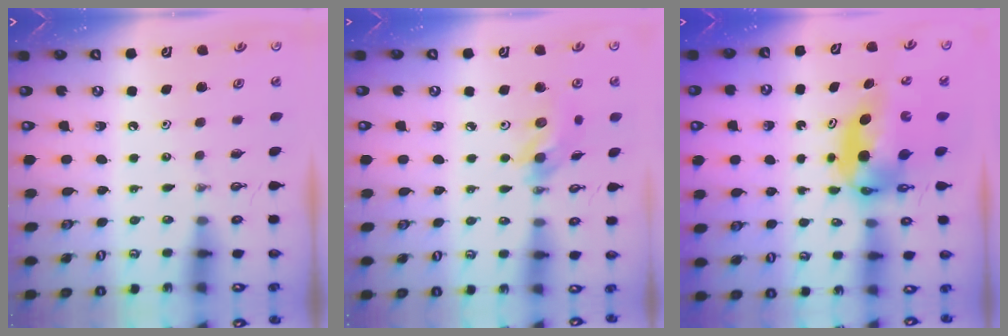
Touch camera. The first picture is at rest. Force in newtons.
{"total": 11.4, "press": 11.2, "slide": 2.3}
{"total": 6.8, "press": 6.7, "slide": 1.1}